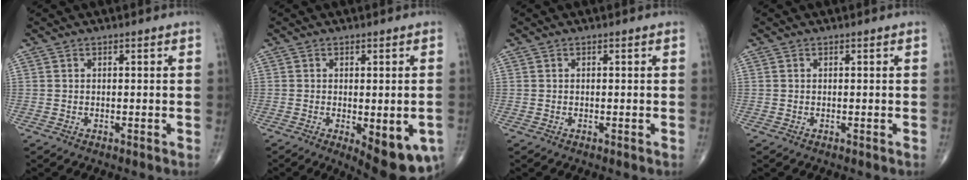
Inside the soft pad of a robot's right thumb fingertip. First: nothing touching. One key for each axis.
{"total": 11.5, "fx": -4.0, "fy": 4.4, "fz": 9.9, "tx": -0.121, "ty": -0.005, "tz": -0.042}
{"total": 0.0}
{"total": 0.0}